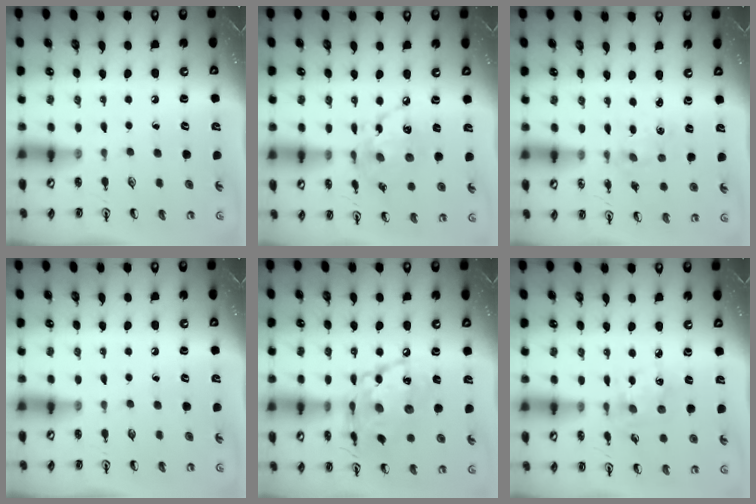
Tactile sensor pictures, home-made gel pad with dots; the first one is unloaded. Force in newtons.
{"total": 13.0, "press": 13.0, "slide": 1.0}
{"total": 1.1, "press": 1.1, "slide": 0.4}
{"total": 0.0}
{"total": 15.5, "press": 15.4, "slide": 1.0}
{"total": 2.9, "press": 2.9, "slide": 0.7}